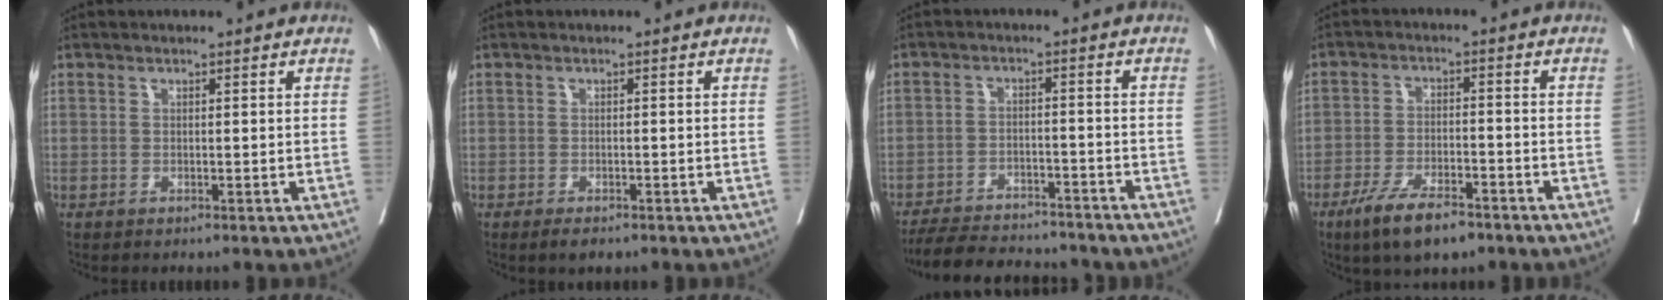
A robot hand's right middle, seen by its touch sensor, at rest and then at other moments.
{"total": 1.9, "force": [-1.4, 0.8, 1.1], "torque": [-0.017, -0.002, -0.017]}
{"total": 14.3, "force": [-13.1, 3.2, 4.9], "torque": [-0.085, -0.004, -0.181]}
{"total": 8.3, "force": [-5.7, 2.3, 5.5], "torque": [-0.101, -0.009, -0.097]}